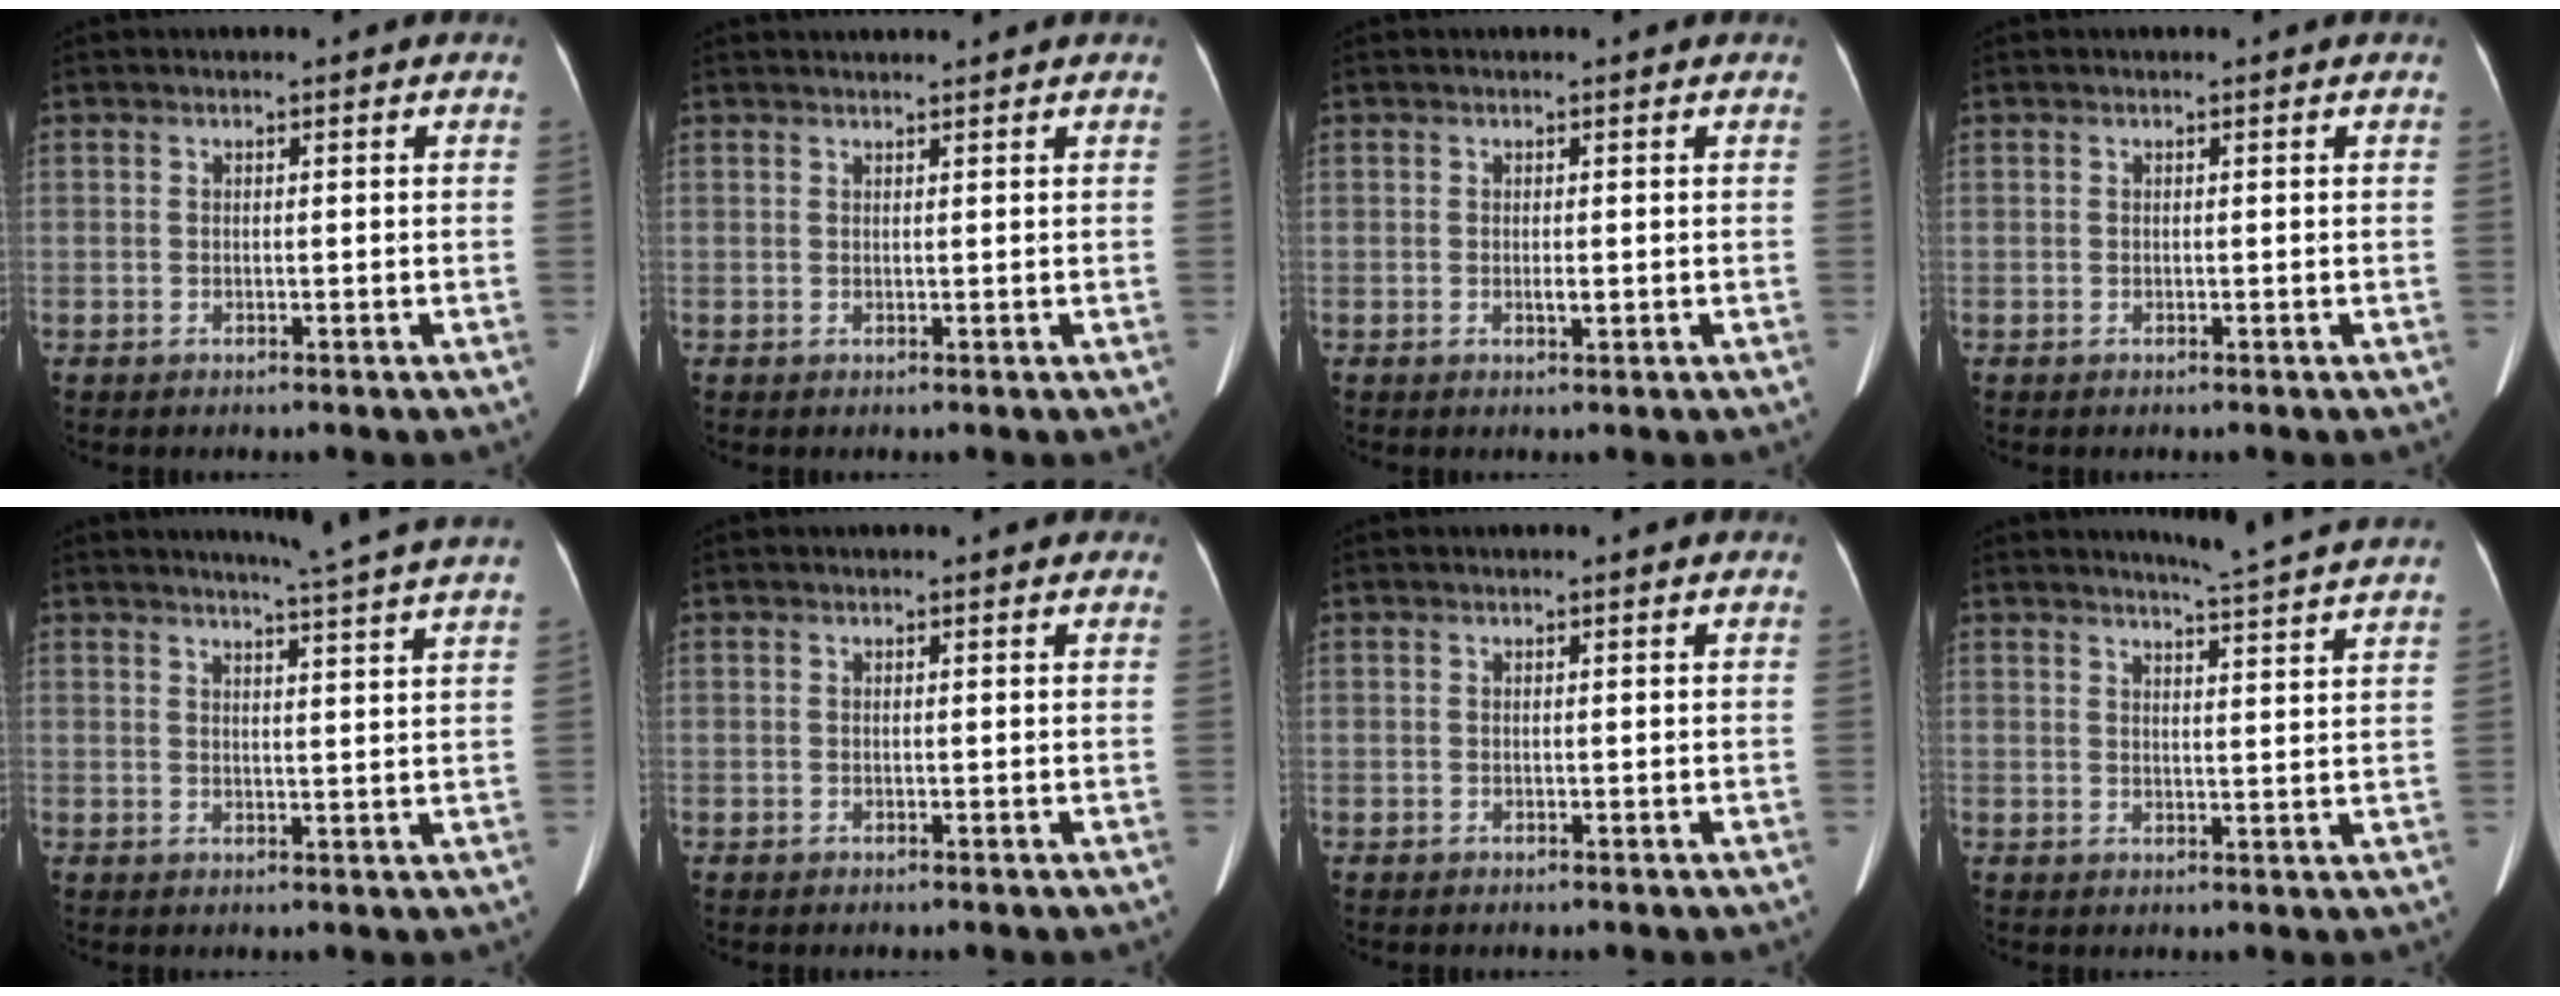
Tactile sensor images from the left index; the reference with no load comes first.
{"total": 3.2, "force": [3.1, -0.1, 0.7], "torque": [-0.008, 0.026, 0.045]}
{"total": 0.9, "force": [0.0, 0.2, 0.9], "torque": [-0.015, -0.001, -0.001]}
{"total": 0.0}
{"total": 9.9, "force": [9.0, -1.8, 3.8], "torque": [-0.055, -0.023, 0.097]}
{"total": 1.0, "force": [0.8, 0.6, 0.3], "torque": [-0.005, 0.007, 0.001]}
{"total": 0.0}
{"total": 10.2, "force": [9.7, -1.4, 3.0], "torque": [-0.050, -0.024, 0.108]}